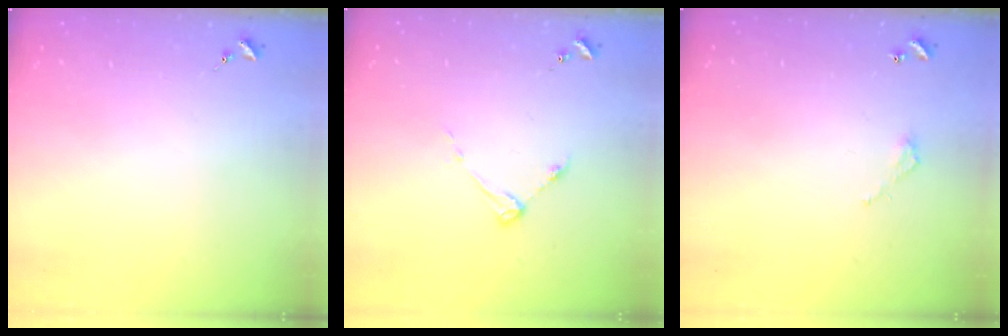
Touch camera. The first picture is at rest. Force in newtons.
{"total": 4.3, "press": 4.3, "slide": 0.6}
{"total": 3.2, "press": 3.1, "slide": 0.2}